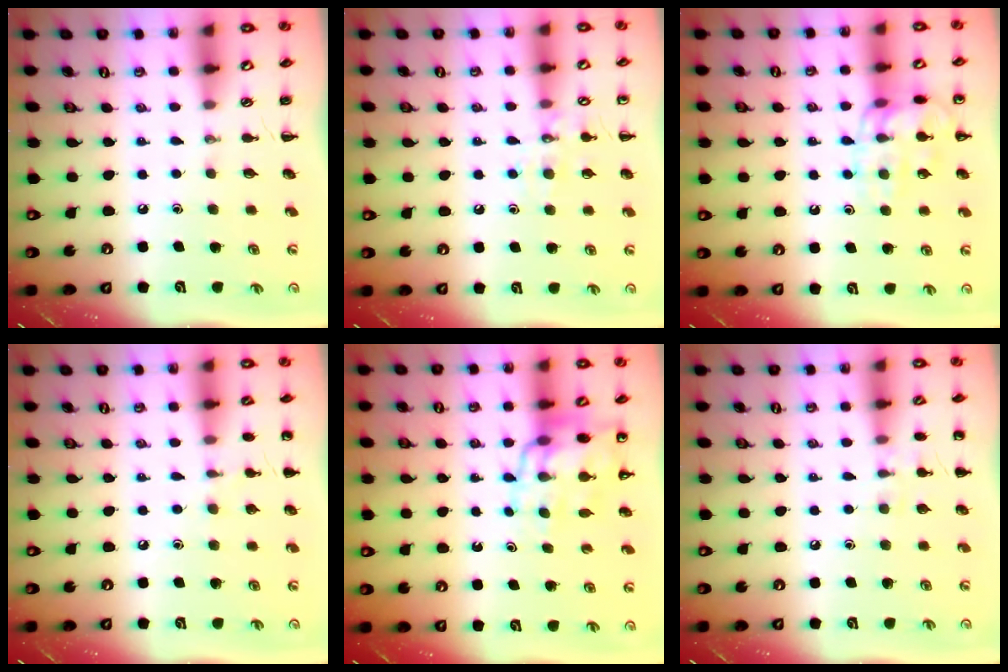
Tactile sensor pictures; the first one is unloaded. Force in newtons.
{"total": 8.6, "press": 8.5, "slide": 1.1}
{"total": 13.1, "press": 13.1, "slide": 0.4}
{"total": 5.6, "press": 5.4, "slide": 1.7}
{"total": 14.5, "press": 14.0, "slide": 4.0}
{"total": 6.8, "press": 6.5, "slide": 2.0}